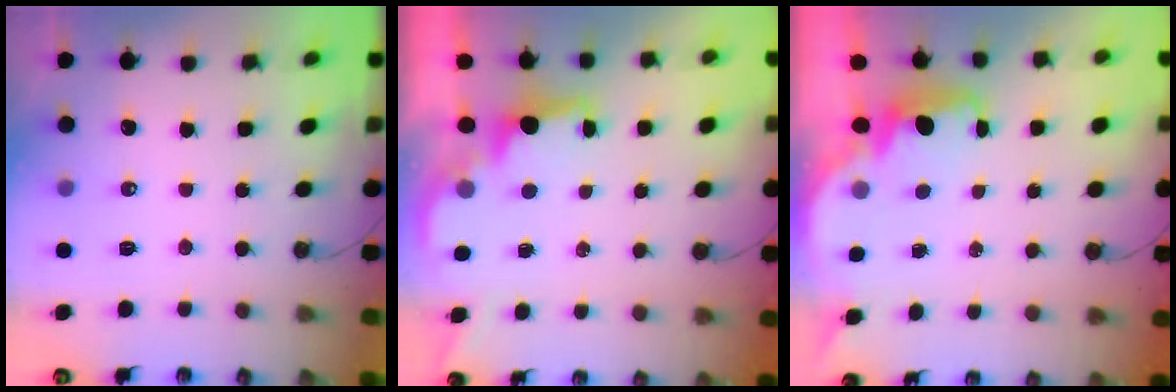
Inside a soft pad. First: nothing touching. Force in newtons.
{"total": 1.6, "press": 1.4, "slide": 0.7}
{"total": 2.4, "press": 2.3, "slide": 0.6}